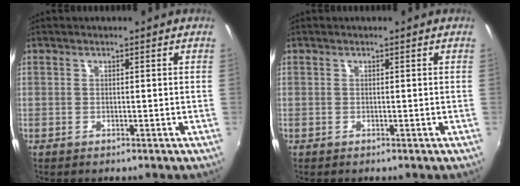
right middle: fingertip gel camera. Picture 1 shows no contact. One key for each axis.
{"total": 0.0}